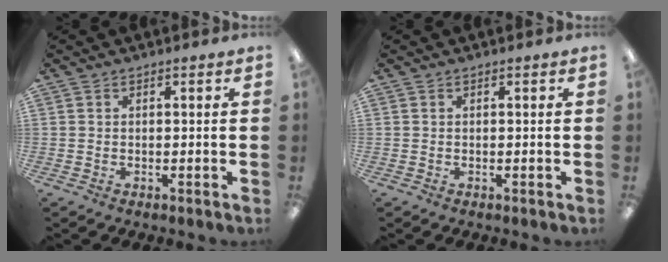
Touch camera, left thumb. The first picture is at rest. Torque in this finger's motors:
{"motor_torque": [-0.18, -0.01, 0.04, 0.03, 0.00]}